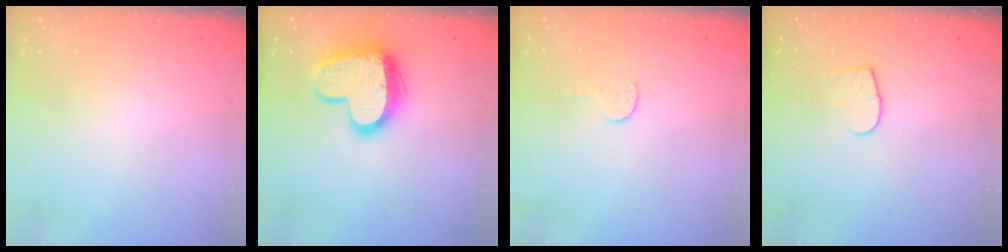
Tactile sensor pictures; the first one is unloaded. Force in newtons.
{"total": 13.5, "press": 13.5, "slide": 1.2}
{"total": 3.0, "press": 3.0, "slide": 0.3}
{"total": 7.3, "press": 7.3, "slide": 0.5}